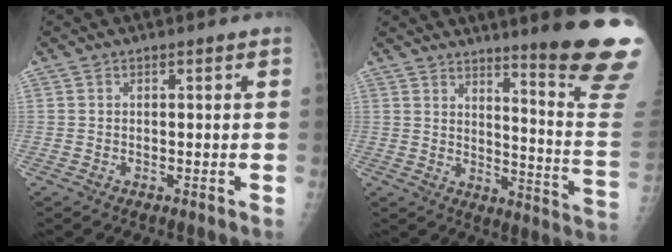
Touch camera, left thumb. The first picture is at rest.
{"total": 19.3, "force": [14.4, -0.1, 12.8], "torque": [-0.143, -0.141, 0.186]}